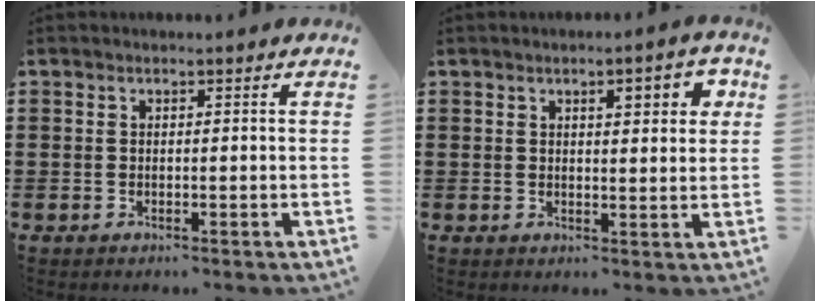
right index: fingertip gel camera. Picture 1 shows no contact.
{"total": 3.7, "force": [1.6, 1.1, 3.2], "torque": [-0.042, -0.003, 0.019]}